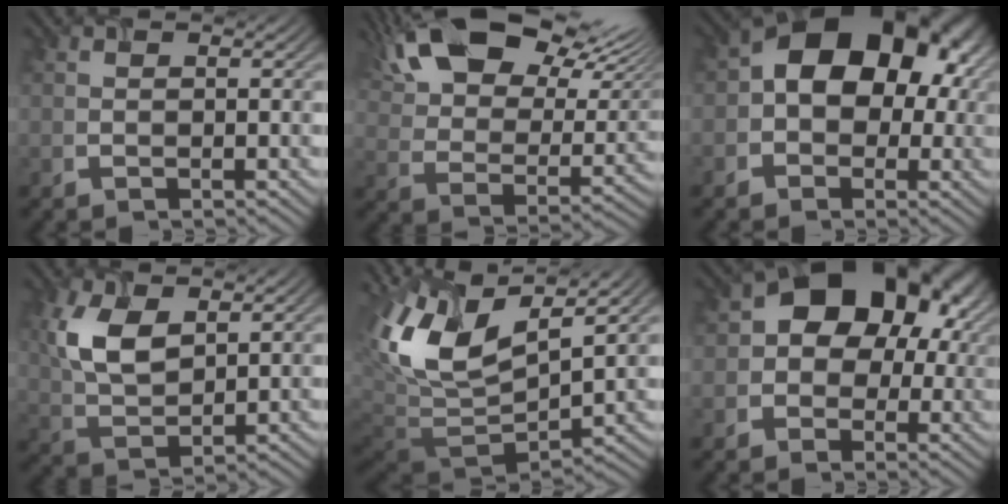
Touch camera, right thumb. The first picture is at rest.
{"total": 18.3, "force": [11.9, 8.7, 10.8], "torque": [-0.232, 0.035, 0.182]}
{"total": 13.6, "force": [1.3, 10.2, 8.9], "torque": [-0.090, 0.015, 0.004]}
{"total": 7.1, "force": [2.6, 3.8, 5.4], "torque": [-0.129, -0.002, 0.061]}
{"total": 13.0, "force": [4.3, 6.8, 10.3], "torque": [-0.226, 0.009, 0.081]}
{"total": 12.2, "force": [2.4, 9.5, 7.3], "torque": [-0.070, 0.017, 0.016]}